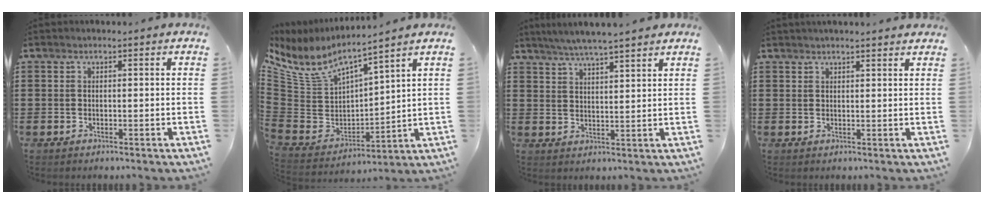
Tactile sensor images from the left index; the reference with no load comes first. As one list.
[{"total": 6.4, "force": [5.4, 2.0, 2.9], "torque": [-0.086, -0.043, 0.091]}, {"total": 4.4, "force": [4.1, -0.5, 1.5], "torque": [-0.041, -0.013, 0.072]}, {"total": 1.7, "force": [1.7, -0.1, 0.3], "torque": [-0.008, 0.001, 0.032]}]